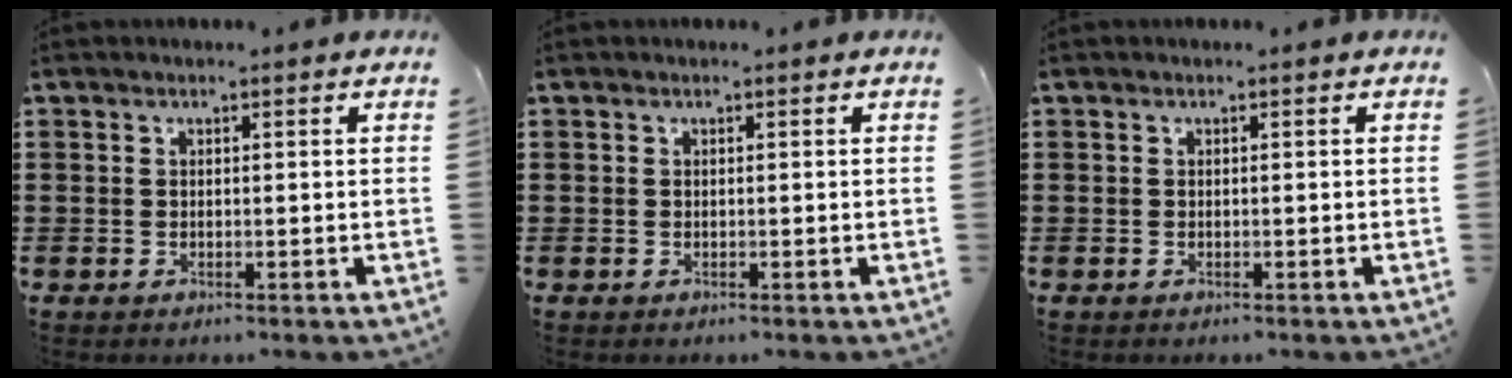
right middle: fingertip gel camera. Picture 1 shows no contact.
{"total": 0.0}
{"total": 0.0}